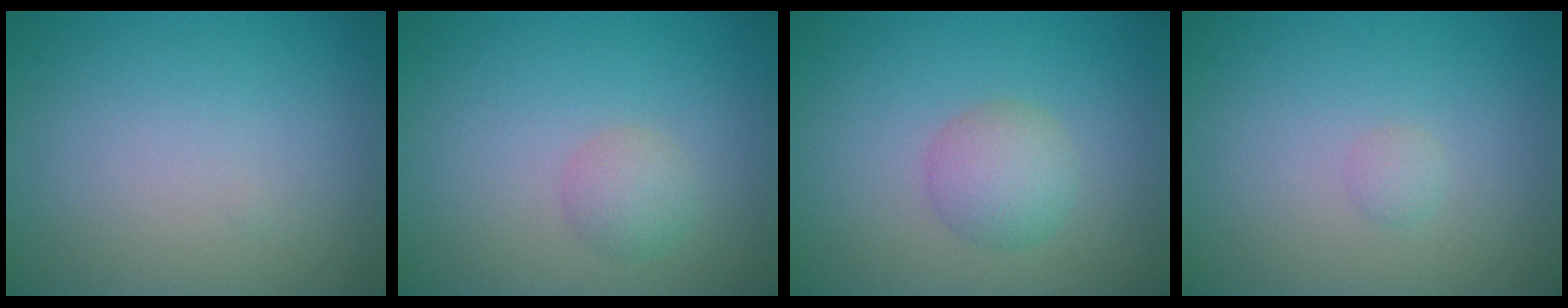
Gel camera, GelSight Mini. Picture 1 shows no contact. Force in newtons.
{"total": 1.8, "press": 1.8, "slide": 0.0}
{"total": 2.8, "press": 2.8, "slide": 0.1}
{"total": 0.7, "press": 0.7, "slide": 0.0}